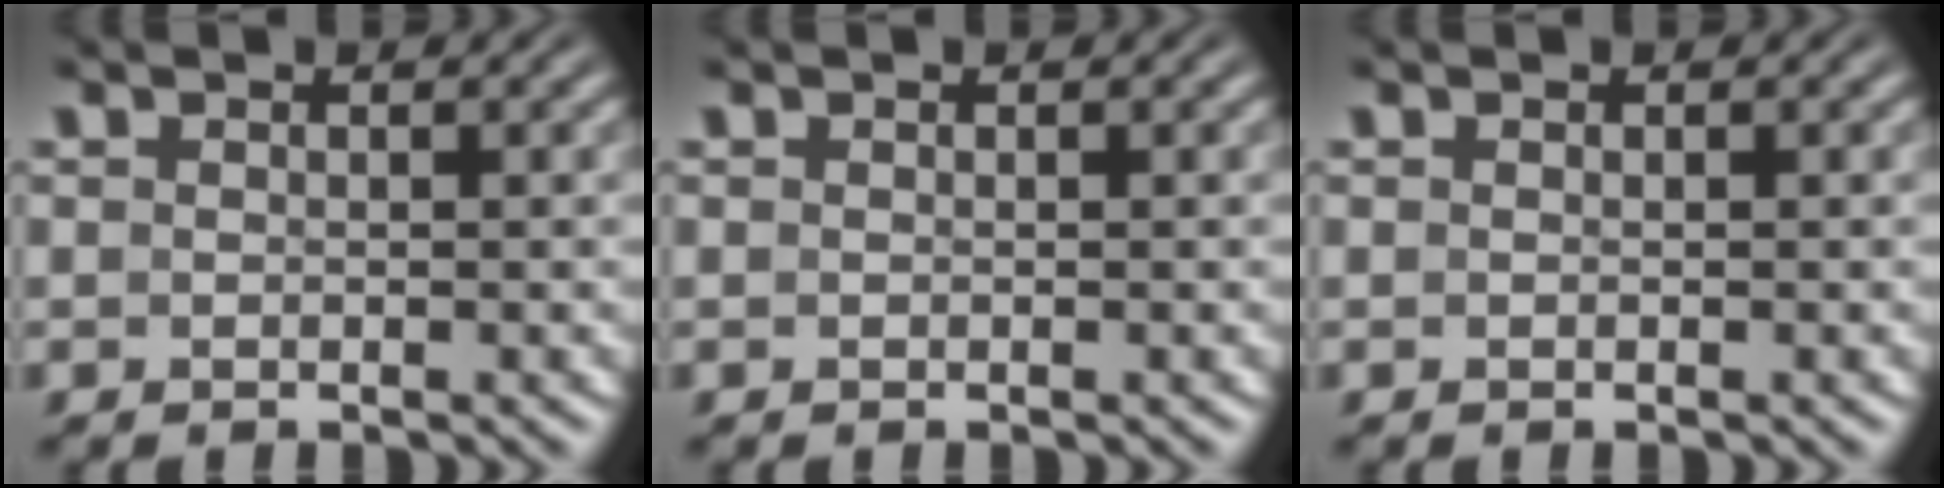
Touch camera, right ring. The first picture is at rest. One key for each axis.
{"total": 0.0}
{"total": 0.0}